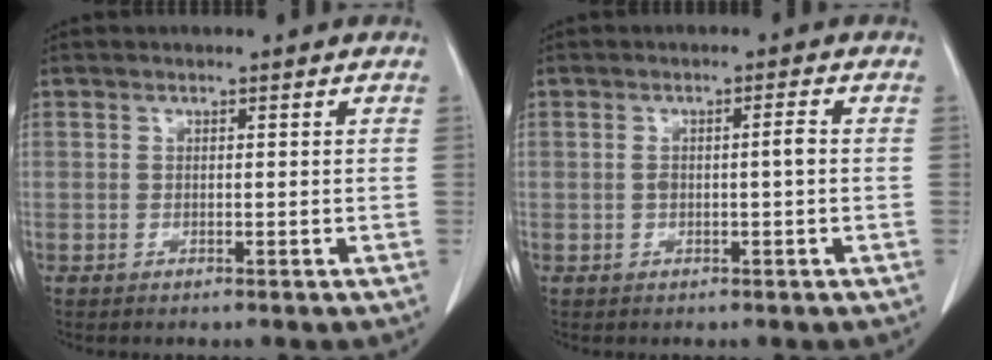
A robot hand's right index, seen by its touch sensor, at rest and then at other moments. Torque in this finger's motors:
{"motor_torque": [0.01, 0.02, 0.04, 0.01]}